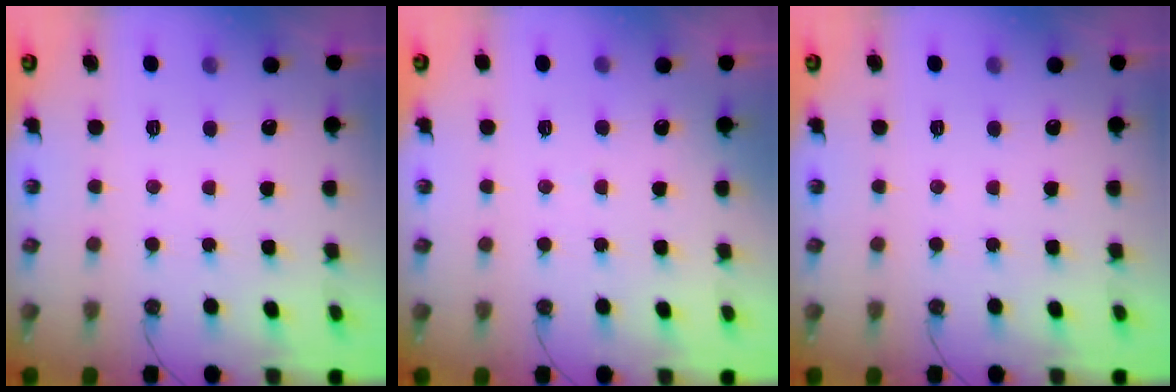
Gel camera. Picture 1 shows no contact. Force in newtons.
{"total": 3.5, "press": 3.5, "slide": 0.4}
{"total": 0.0}